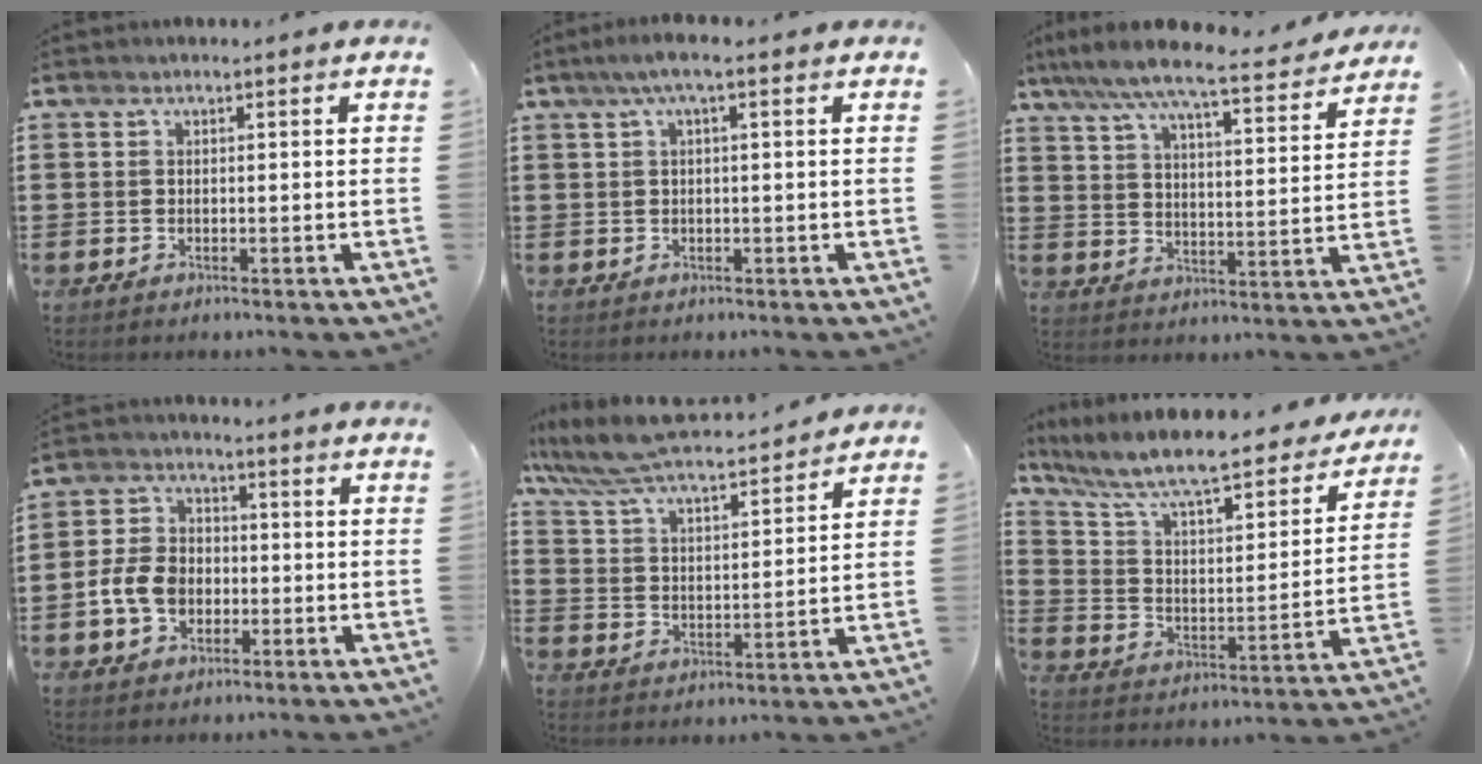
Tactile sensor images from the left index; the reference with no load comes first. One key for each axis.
{"total": 2.6, "fx": 0.6, "fy": 0.2, "fz": 2.6, "tx": -0.047, "ty": 0.002, "tz": 0.010}
{"total": 7.1, "fx": 6.3, "fy": 0.1, "fz": 3.3, "tx": -0.090, "ty": -0.041, "tz": 0.103}
{"total": 7.0, "fx": -1.9, "fy": 5.3, "fz": 4.2, "tx": -0.106, "ty": 0.007, "tz": -0.041}
{"total": 7.0, "fx": 6.5, "fy": 0.1, "fz": 2.5, "tx": -0.077, "ty": -0.043, "tz": 0.107}
{"total": 8.5, "fx": 7.2, "fy": 1.0, "fz": 4.4, "tx": -0.118, "ty": -0.057, "tz": 0.117}